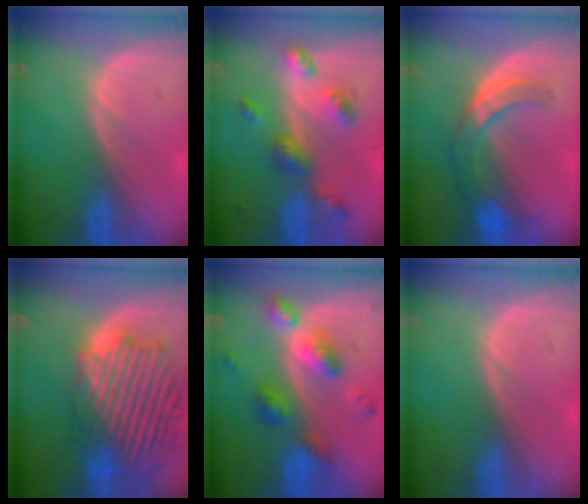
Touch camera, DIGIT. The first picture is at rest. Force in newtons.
{"total": 6.3, "press": 5.6, "slide": 3.0}
{"total": 7.2, "press": 6.4, "slide": 3.3}
{"total": 14.1, "press": 12.0, "slide": 7.3}
{"total": 7.2, "press": 7.2, "slide": 0.6}
{"total": 0.0}